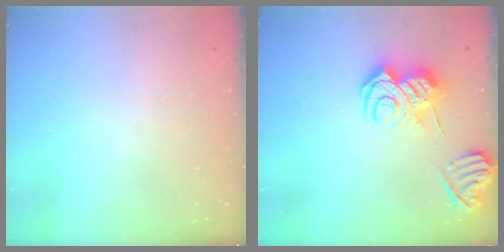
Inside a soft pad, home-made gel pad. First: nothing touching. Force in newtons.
{"total": 11.2, "press": 11.2, "slide": 1.3}